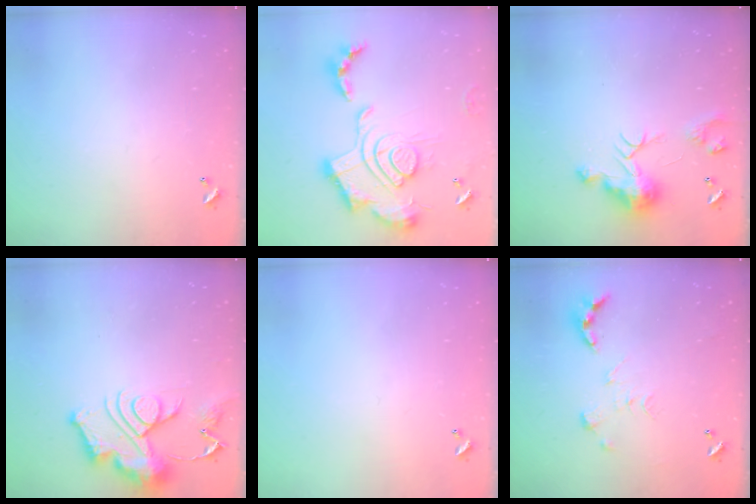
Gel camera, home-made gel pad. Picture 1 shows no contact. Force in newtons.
{"total": 2.5, "press": 1.9, "slide": 1.7}
{"total": 9.2, "press": 9.2, "slide": 0.5}
{"total": 13.4, "press": 13.4, "slide": 1.4}
{"total": 0.0}
{"total": 0.0}